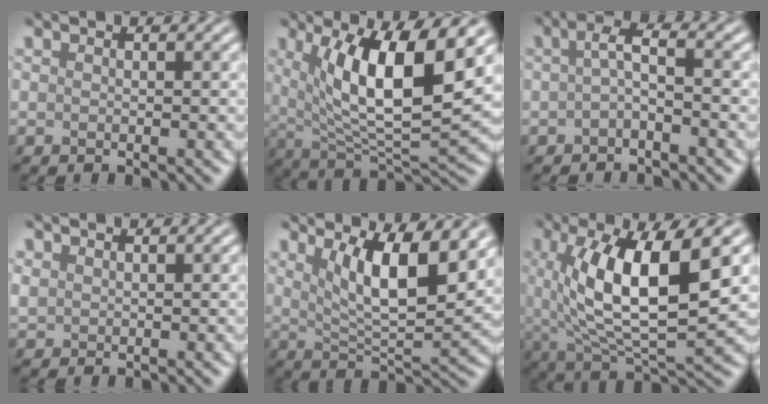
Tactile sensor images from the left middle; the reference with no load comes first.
{"total": 10.4, "force": [3.4, 2.9, 9.4], "torque": [-0.151, -0.010, 0.063]}
{"total": 2.1, "force": [-0.5, 0.6, 2.0], "torque": [-0.040, 0.006, -0.014]}
{"total": 1.1, "force": [0.9, 0.7, 0.2], "torque": [-0.008, 0.002, 0.019]}
{"total": 8.2, "force": [3.7, 2.3, 6.9], "torque": [-0.118, -0.009, 0.069]}
{"total": 10.6, "force": [1.9, 3.5, 9.8], "torque": [-0.170, -0.004, 0.035]}